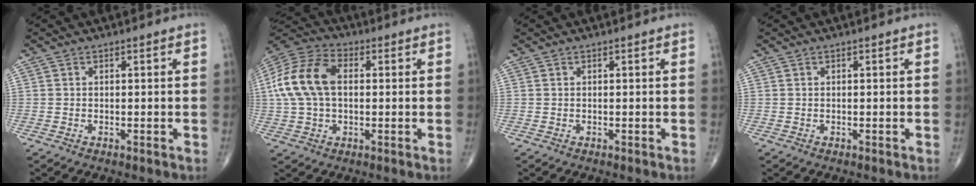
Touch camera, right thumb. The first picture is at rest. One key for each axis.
{"total": 14.6, "fx": 1.6, "fy": 9.2, "fz": 11.2, "tx": -0.232, "ty": 0.031, "tz": 0.024}
{"total": 0.0}
{"total": 0.0}